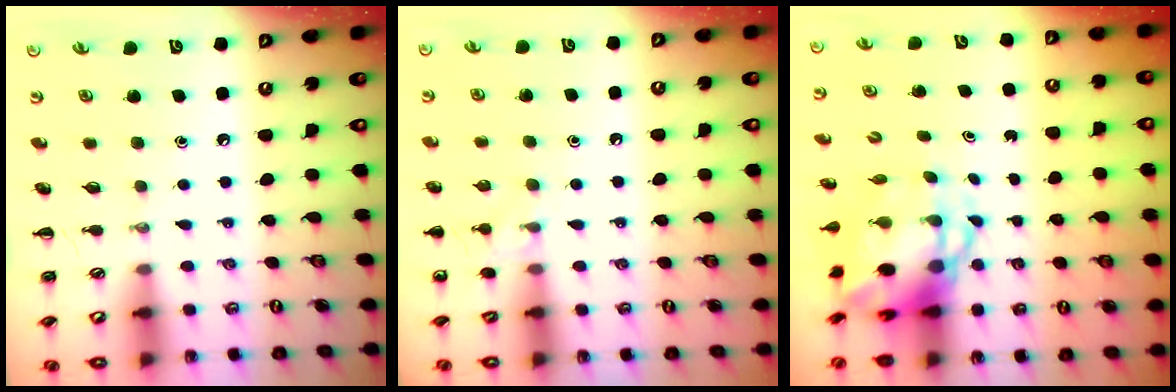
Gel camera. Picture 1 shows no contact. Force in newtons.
{"total": 5.8, "press": 5.5, "slide": 2.0}
{"total": 6.3, "press": 6.1, "slide": 1.7}